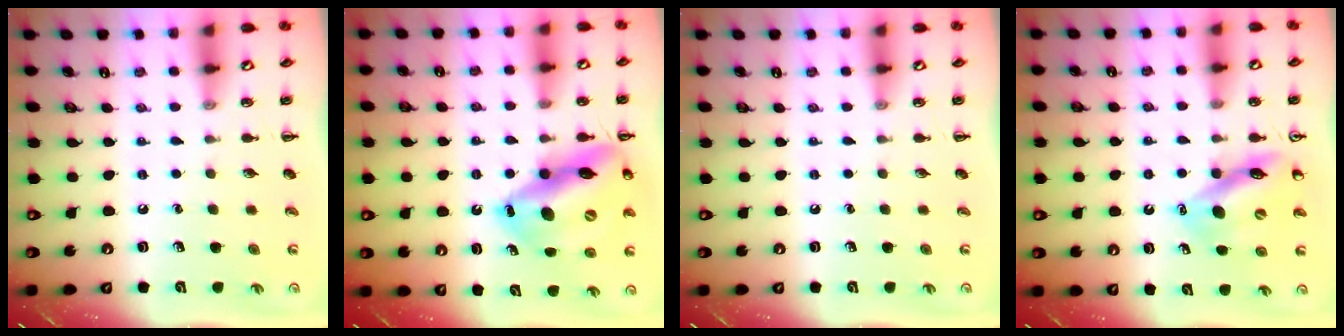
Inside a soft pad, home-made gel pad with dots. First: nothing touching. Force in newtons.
{"total": 20.1, "press": 19.6, "slide": 4.5}
{"total": 0.0}
{"total": 11.0, "press": 10.4, "slide": 3.5}